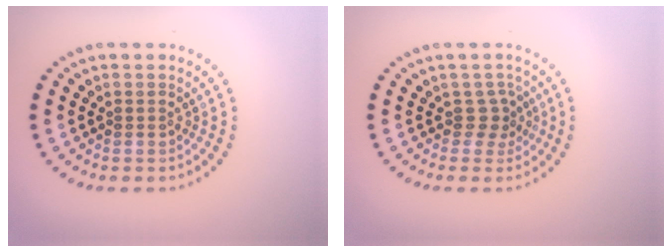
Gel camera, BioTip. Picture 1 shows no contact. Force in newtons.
{"total": 1.8, "press": 1.2, "slide": 1.4}